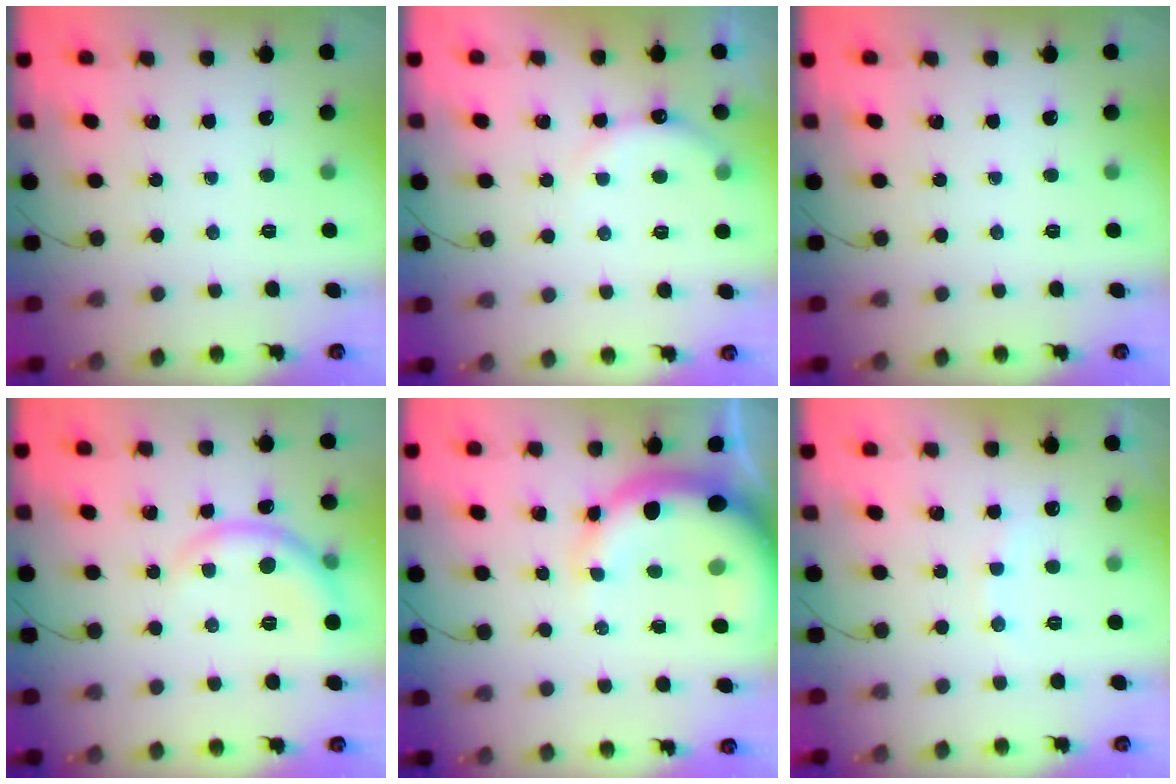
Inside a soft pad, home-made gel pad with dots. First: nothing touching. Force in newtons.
{"total": 6.5, "press": 6.4, "slide": 1.2}
{"total": 0.0}
{"total": 7.0, "press": 7.0, "slide": 0.9}
{"total": 11.7, "press": 11.4, "slide": 2.5}
{"total": 5.6, "press": 5.6, "slide": 0.9}